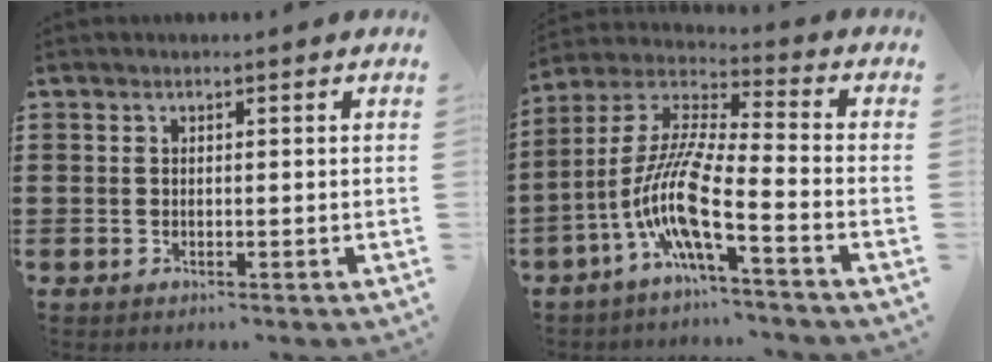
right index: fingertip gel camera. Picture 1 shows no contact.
{"total": 10.9, "force": [-5.7, 0.8, 9.3], "torque": [-0.226, -0.037, -0.124]}